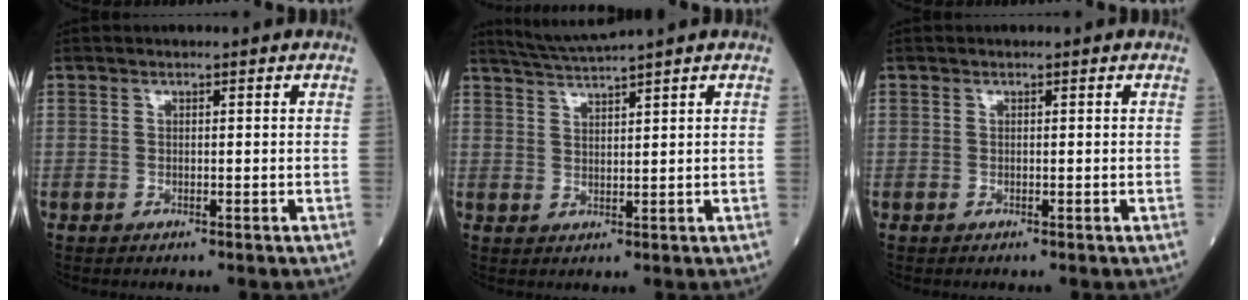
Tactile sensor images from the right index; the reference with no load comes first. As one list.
[{"total": 4.2, "force": [3.8, -1.7, 0.9], "torque": [-0.023, -0.005, 0.080]}, {"total": 0.0}]